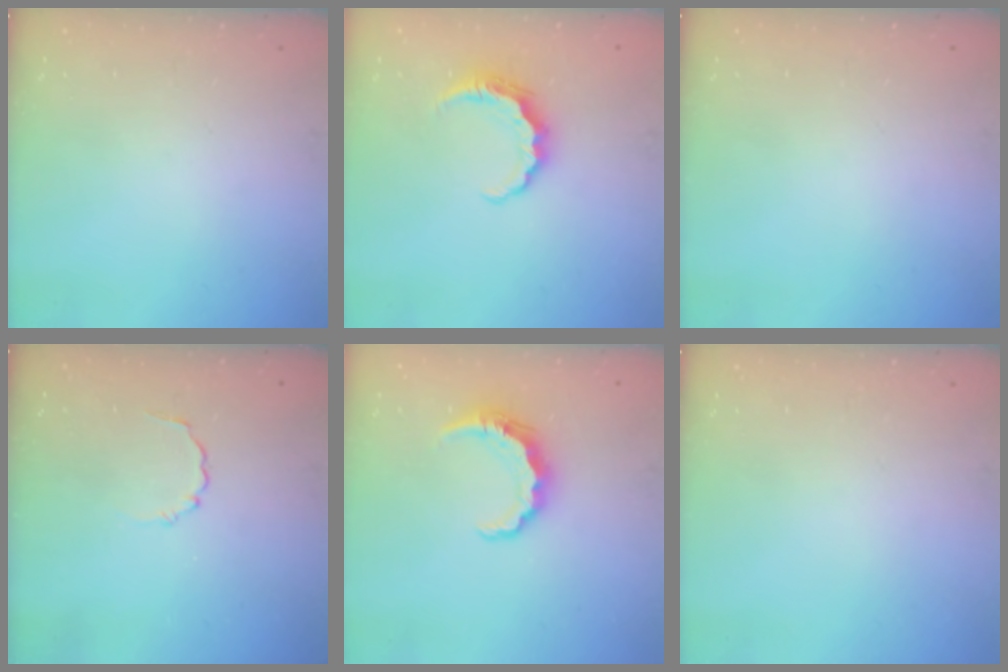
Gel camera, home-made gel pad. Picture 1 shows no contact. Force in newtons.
{"total": 6.6, "press": 6.6, "slide": 0.3}
{"total": 0.0}
{"total": 2.1, "press": 1.9, "slide": 0.9}
{"total": 8.3, "press": 8.2, "slide": 1.4}
{"total": 0.0}